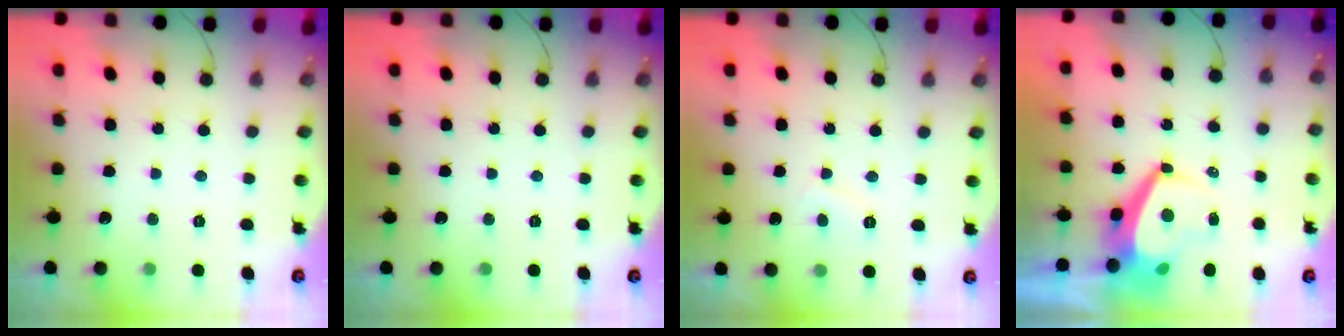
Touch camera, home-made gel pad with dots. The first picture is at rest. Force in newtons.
{"total": 0.0}
{"total": 3.0, "press": 3.0, "slide": 0.4}
{"total": 5.9, "press": 5.8, "slide": 0.7}